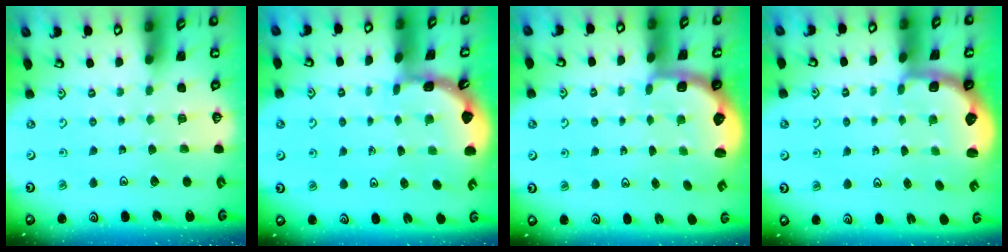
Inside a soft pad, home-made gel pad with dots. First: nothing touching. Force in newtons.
{"total": 1.8, "press": 1.8, "slide": 0.1}
{"total": 2.6, "press": 1.9, "slide": 1.7}
{"total": 2.7, "press": 2.1, "slide": 1.7}